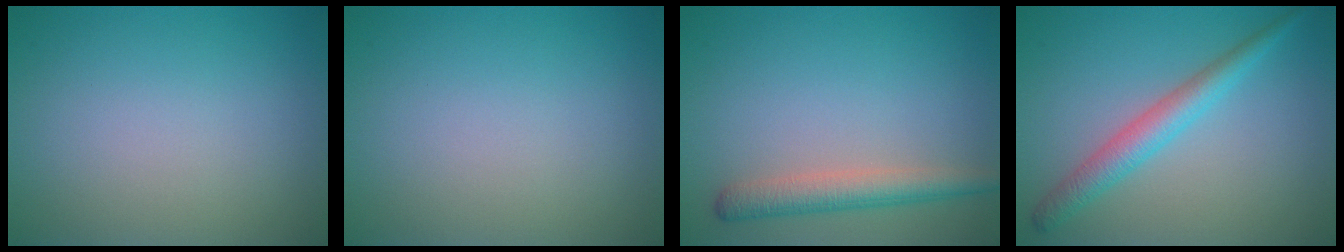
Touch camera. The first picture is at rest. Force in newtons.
{"total": 0.0}
{"total": 3.3, "press": 3.3, "slide": 0.1}
{"total": 3.2, "press": 3.2, "slide": 0.1}